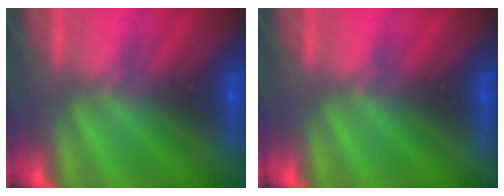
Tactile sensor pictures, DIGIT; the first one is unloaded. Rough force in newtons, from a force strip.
{"total": 0.0}